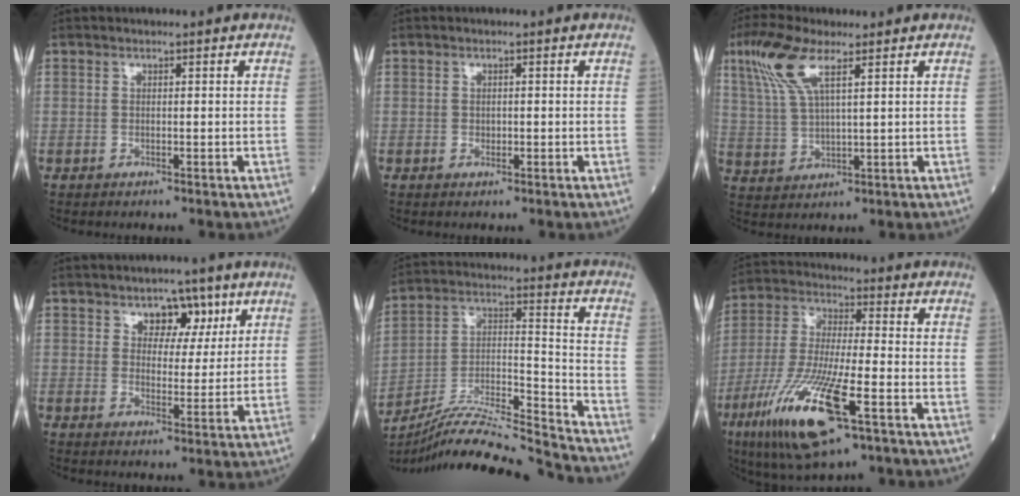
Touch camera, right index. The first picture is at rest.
{"total": 0.8, "force": [-0.1, 0.7, 0.5], "torque": [-0.006, 0.000, 0.001]}
{"total": 8.5, "force": [4.5, 1.9, 6.9], "torque": [-0.164, 0.014, 0.095]}
{"total": 5.6, "force": [3.2, 3.6, 3.0], "torque": [-0.030, 0.008, 0.046]}
{"total": 22.2, "force": [-21.0, -1.0, 7.2], "torque": [-0.148, -0.011, -0.345]}
{"total": 16.6, "force": [-7.6, 2.7, 14.6], "torque": [-0.310, -0.035, -0.135]}